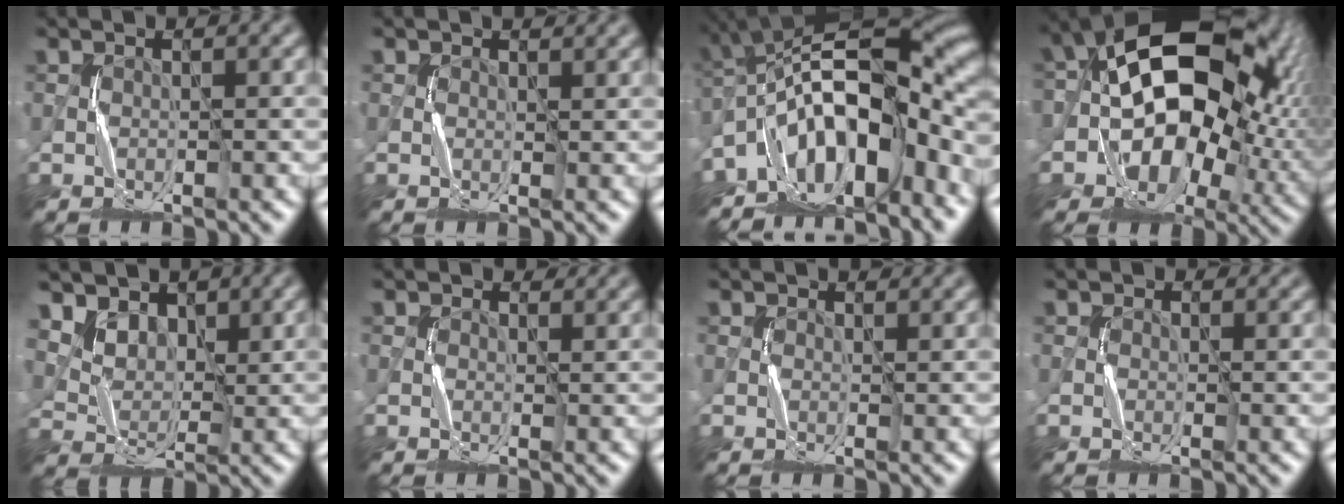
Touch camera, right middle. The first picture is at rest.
{"total": 1.5, "force": [1.0, 0.8, 0.7], "torque": [-0.013, -0.001, 0.015]}
{"total": 13.5, "force": [-5.5, 6.3, 10.6], "torque": [-0.143, 0.014, -0.104]}
{"total": 16.4, "force": [-0.3, 11.6, 11.7], "torque": [-0.169, -0.012, -0.008]}
{"total": 5.4, "force": [3.2, 3.6, 2.4], "torque": [-0.064, -0.023, 0.072]}
{"total": 1.8, "force": [1.4, 1.1, 0.6], "torque": [-0.008, -0.005, 0.016]}
{"total": 1.3, "force": [1.0, 0.7, 0.6], "torque": [-0.011, -0.002, 0.013]}
{"total": 1.2, "force": [0.5, 1.0, 0.4], "torque": [-0.004, -0.002, 0.002]}